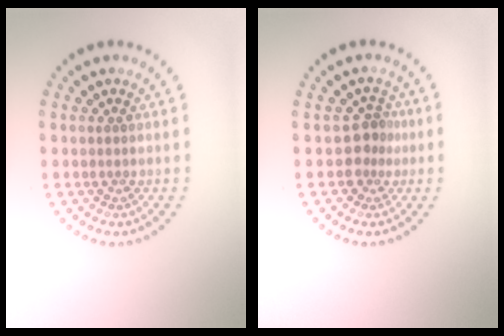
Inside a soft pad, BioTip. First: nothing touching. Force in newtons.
{"total": 2.3, "press": 1.8, "slide": 1.5}